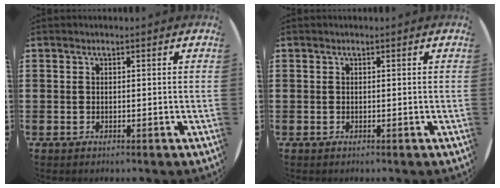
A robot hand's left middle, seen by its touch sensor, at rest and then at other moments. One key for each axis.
{"total": 0.0}